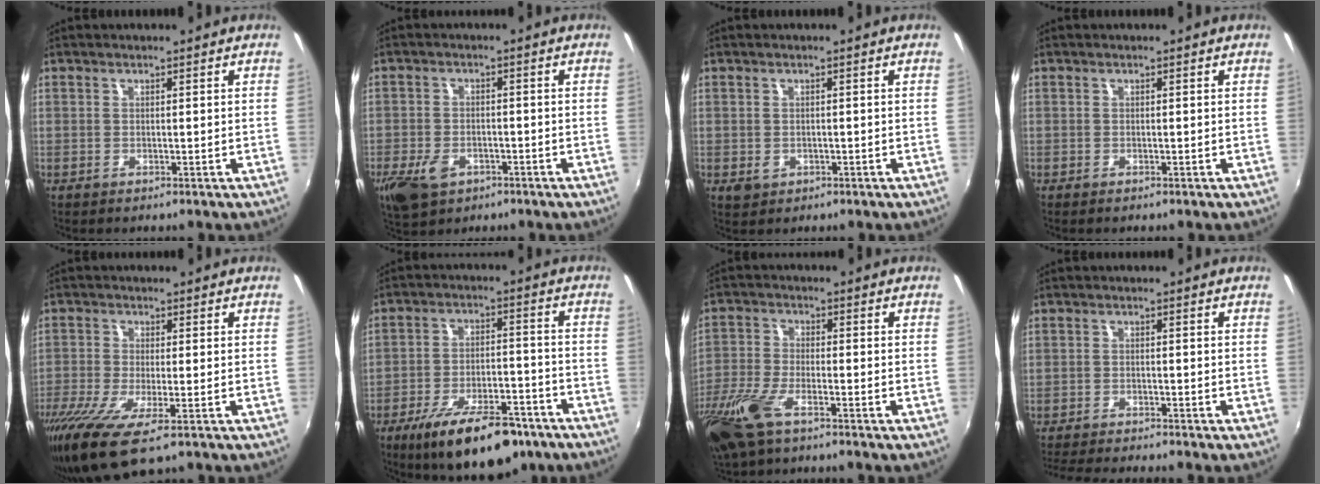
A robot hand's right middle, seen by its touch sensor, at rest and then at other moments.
{"total": 8.0, "force": [-4.2, 5.1, 4.5], "torque": [-0.115, -0.015, -0.073]}
{"total": 2.3, "force": [-0.6, 2.0, 1.0], "torque": [-0.017, -0.003, -0.008]}
{"total": 0.0}
{"total": 10.5, "force": [-6.4, 2.4, 8.0], "torque": [-0.181, -0.048, -0.120]}
{"total": 17.9, "force": [-12.4, 6.4, 11.1], "torque": [-0.193, -0.019, -0.182]}
{"total": 11.7, "force": [-7.4, 3.8, 8.2], "torque": [-0.198, -0.029, -0.152]}
{"total": 7.6, "force": [-7.1, 0.0, 2.8], "torque": [-0.073, -0.021, -0.118]}